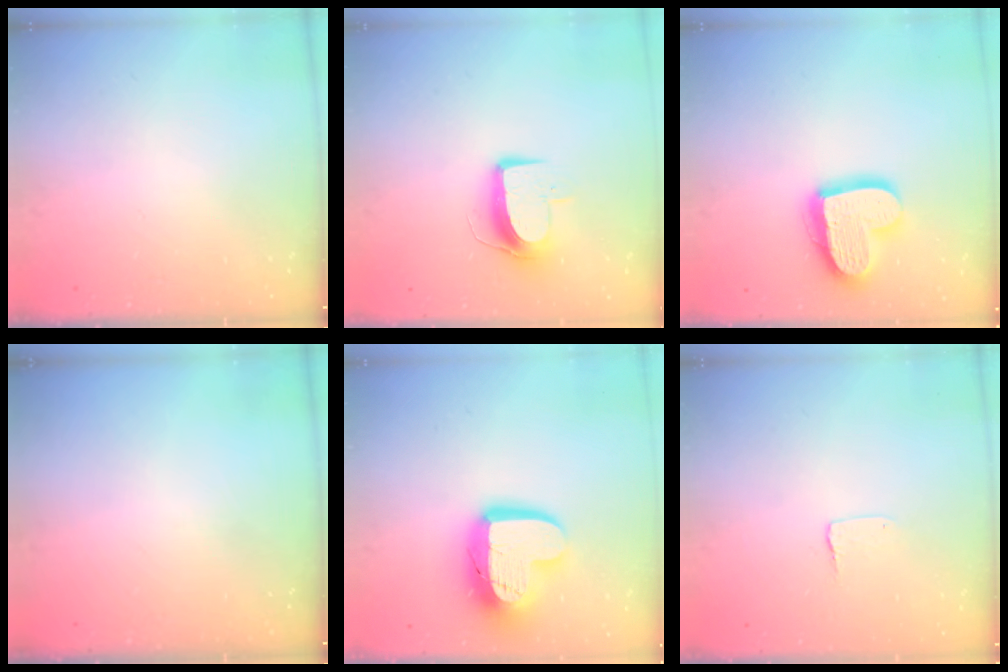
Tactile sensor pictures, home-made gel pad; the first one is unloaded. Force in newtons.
{"total": 9.6, "press": 9.6, "slide": 0.7}
{"total": 17.8, "press": 17.7, "slide": 1.9}
{"total": 0.0}
{"total": 17.0, "press": 17.0, "slide": 1.3}
{"total": 3.5, "press": 3.4, "slide": 0.3}